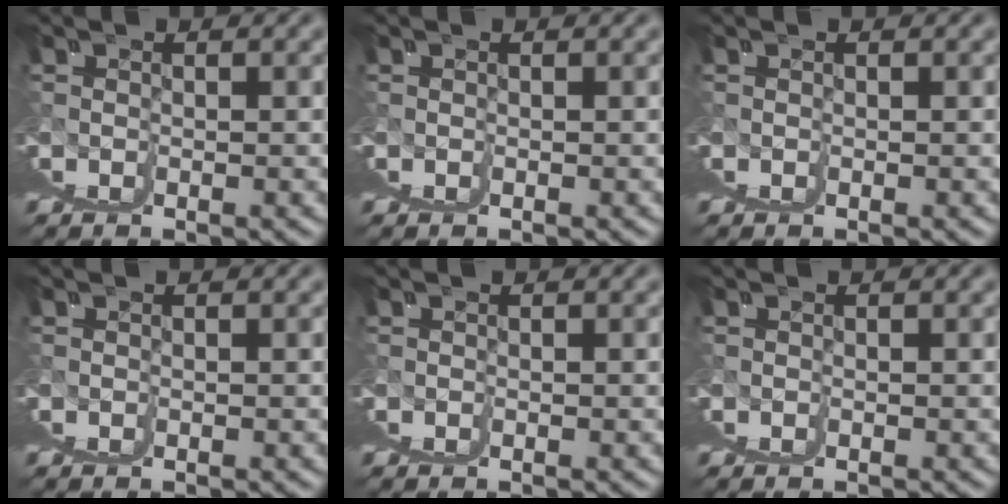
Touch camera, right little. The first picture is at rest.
{"total": 0.0}
{"total": 0.0}
{"total": 0.0}
{"total": 0.0}
{"total": 0.0}